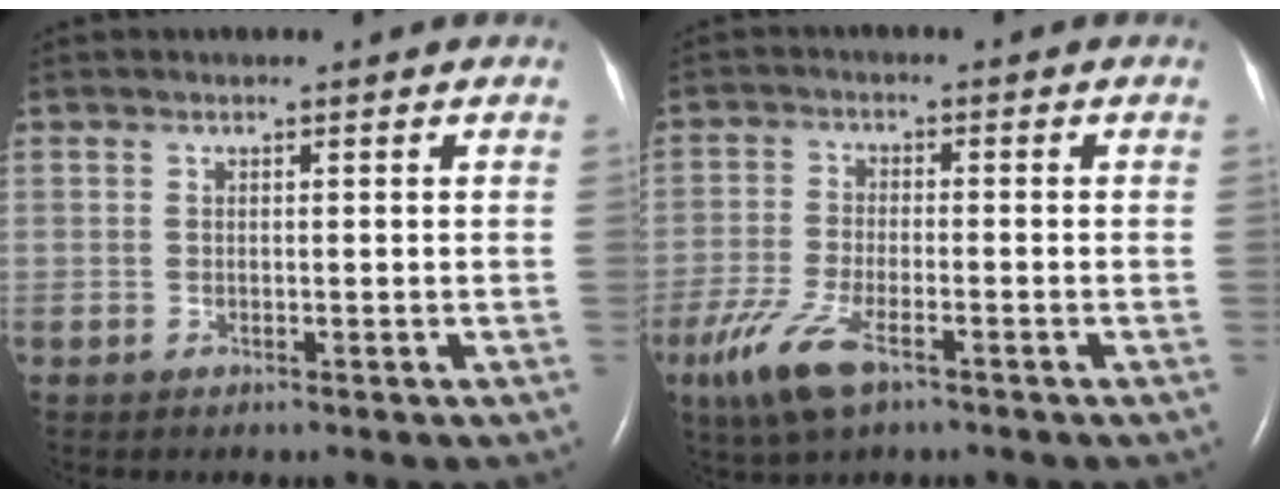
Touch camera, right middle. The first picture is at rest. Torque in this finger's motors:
{"motor_torque": [0.87, -0.70, 0.18, 0.08]}